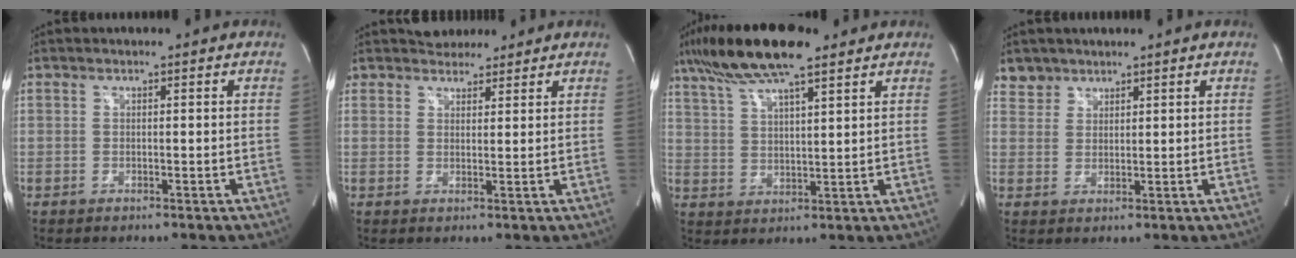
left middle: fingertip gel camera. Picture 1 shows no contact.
{"total": 3.7, "force": [3.3, 1.7, 0.2], "torque": [-0.004, 0.012, 0.053]}
{"total": 13.1, "force": [9.6, 2.2, 8.7], "torque": [-0.169, 0.024, 0.173]}
{"total": 3.0, "force": [2.3, 1.8, -0.4], "torque": [0.017, 0.005, 0.041]}